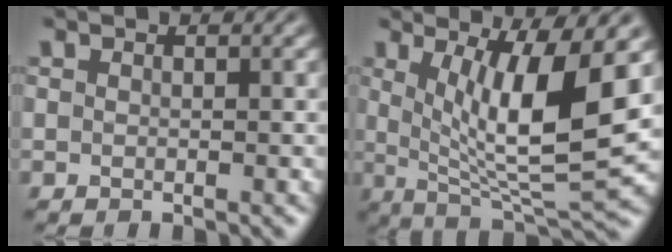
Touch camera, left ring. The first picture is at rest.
{"total": 9.9, "force": [1.7, 2.5, 9.4], "torque": [-0.152, -0.016, 0.036]}